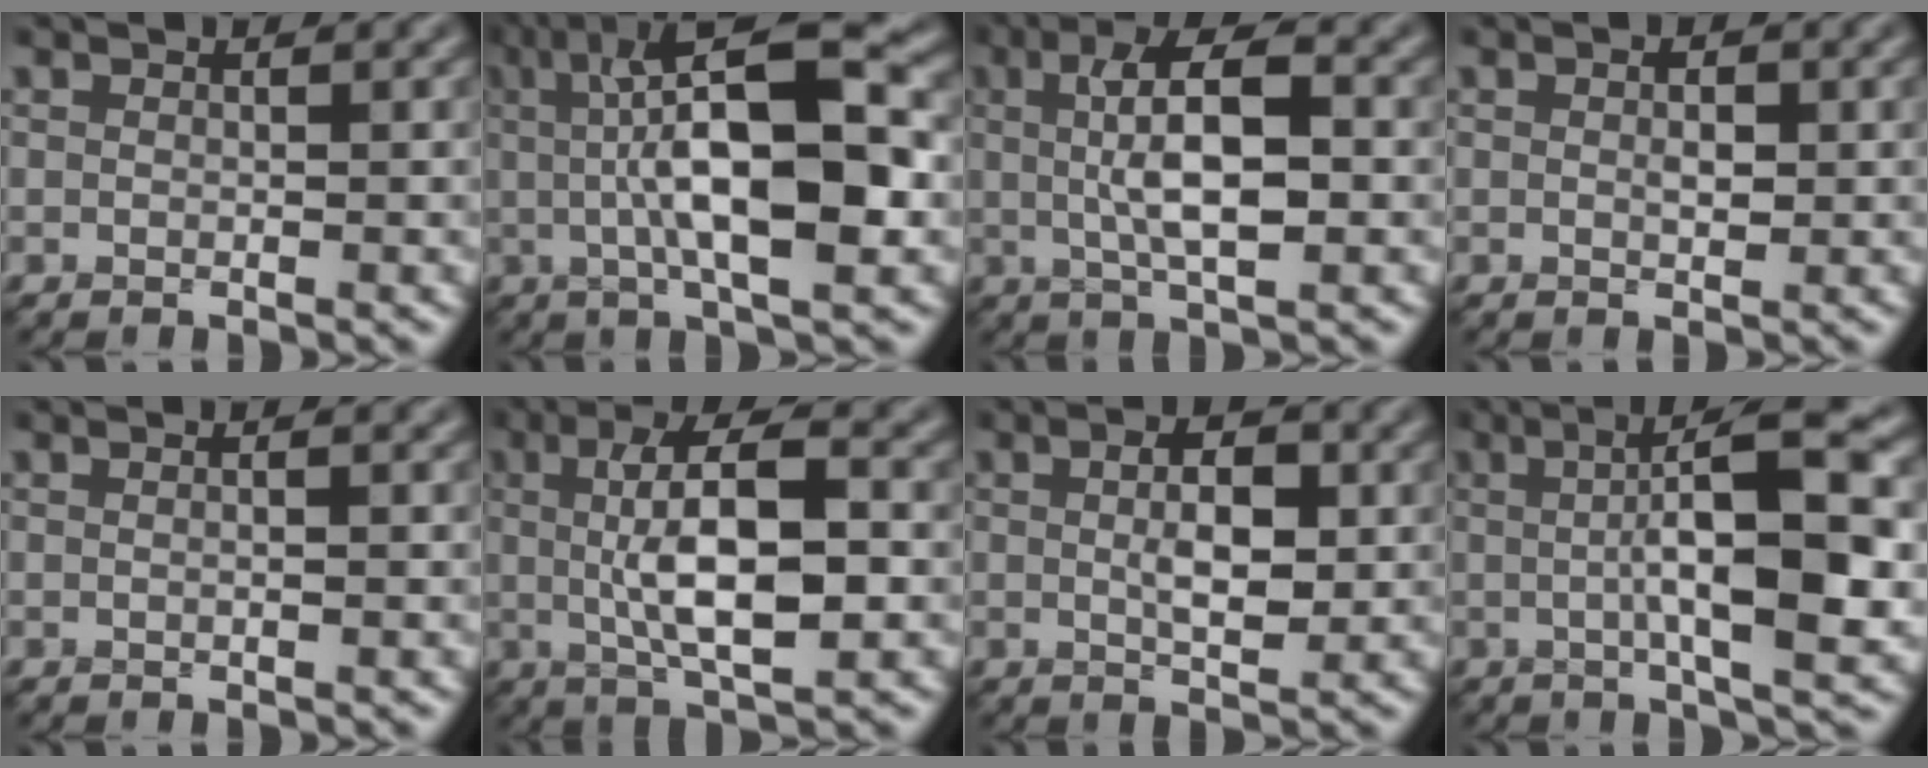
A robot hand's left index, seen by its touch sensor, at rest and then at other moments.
{"total": 12.3, "force": [1.1, 3.6, 11.7], "torque": [-0.175, 0.021, 0.011]}
{"total": 7.3, "force": [0.8, 2.3, 6.8], "torque": [-0.114, 0.011, 0.008]}
{"total": 1.4, "force": [0.2, 0.6, 1.2], "torque": [-0.022, 0.001, 0.002]}
{"total": 1.2, "force": [0.2, 0.4, 1.1], "torque": [-0.006, -0.009, -0.002]}
{"total": 9.1, "force": [0.6, 2.9, 8.6], "torque": [-0.137, 0.011, 0.005]}
{"total": 4.3, "force": [0.4, 1.9, 3.8], "torque": [-0.069, 0.001, 0.006]}
{"total": 10.9, "force": [0.6, 2.5, 10.6], "torque": [-0.142, 0.010, 0.005]}